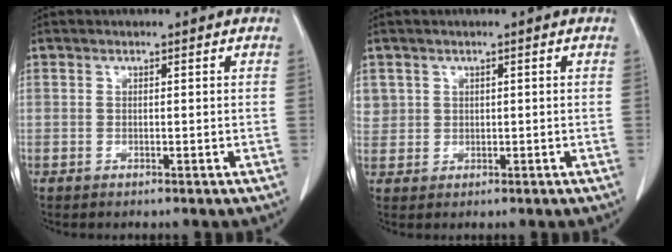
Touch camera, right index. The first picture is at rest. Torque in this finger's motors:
{"motor_torque": [-0.02, 0.03, 0.04, 0.03]}